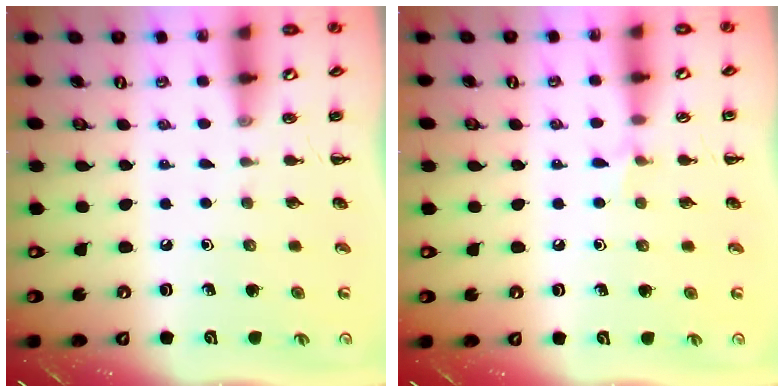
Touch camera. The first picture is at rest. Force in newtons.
{"total": 4.6, "press": 4.5, "slide": 1.1}